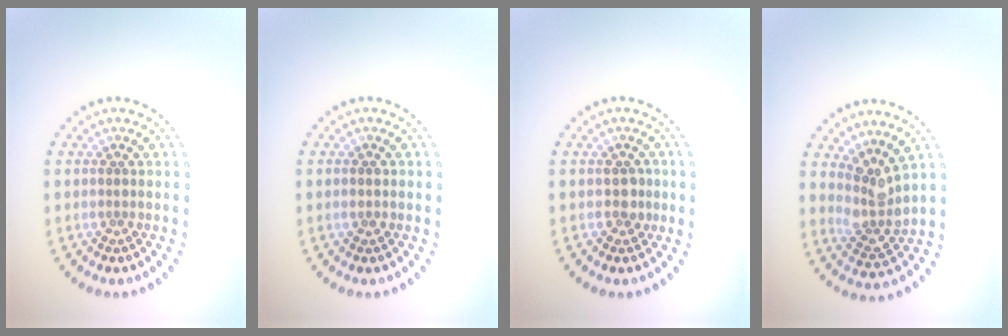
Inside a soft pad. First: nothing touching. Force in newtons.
{"total": 1.1, "press": 1.1, "slide": 0.1}
{"total": 1.4, "press": 1.3, "slide": 0.5}
{"total": 3.1, "press": 2.6, "slide": 1.8}